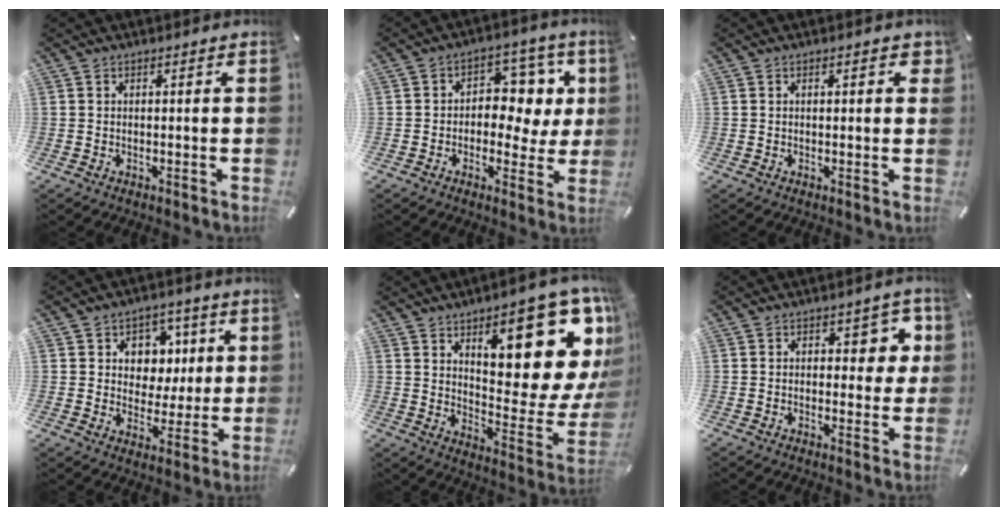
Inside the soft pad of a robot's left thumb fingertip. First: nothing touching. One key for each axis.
{"total": 9.4, "fx": 1.4, "fy": 7.1, "fz": 6.1, "tx": -0.072, "ty": -0.016, "tz": 0.021}
{"total": 2.6, "fx": 0.7, "fy": 1.0, "fz": 2.3, "tx": -0.031, "ty": -0.001, "tz": 0.006}
{"total": 8.5, "fx": 2.1, "fy": 8.0, "fz": 2.0, "tx": -0.026, "ty": -0.016, "tz": 0.036}
{"total": 22.7, "fx": 12.1, "fy": 8.6, "fz": 17.1, "tx": -0.210, "ty": -0.101, "tz": 0.200}
{"total": 6.7, "fx": 1.8, "fy": 4.0, "fz": 5.1, "tx": -0.046, "ty": -0.006, "tz": 0.022}